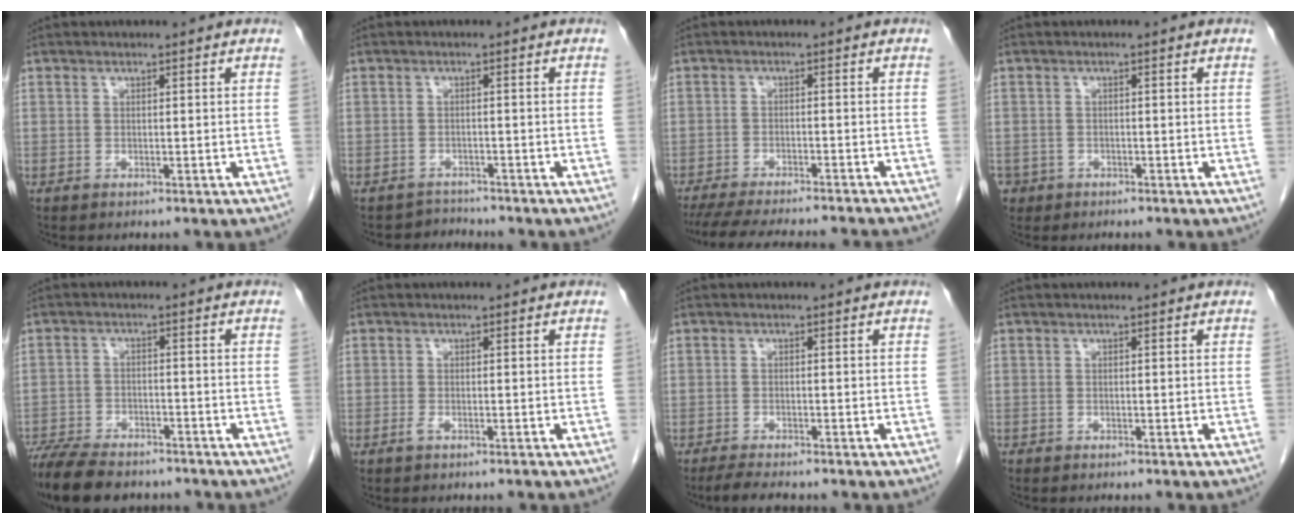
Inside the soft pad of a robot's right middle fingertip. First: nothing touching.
{"total": 2.1, "force": [-1.8, 0.2, -1.2], "torque": [0.024, -0.007, -0.030]}
{"total": 17.7, "force": [-16.0, 1.9, 7.3], "torque": [-0.135, -0.030, -0.217]}
{"total": 2.6, "force": [-1.6, 2.0, 0.0], "torque": [0.000, 0.006, -0.027]}
{"total": 13.0, "force": [-10.7, 4.5, 6.0], "torque": [-0.120, -0.013, -0.167]}
{"total": 0.9, "force": [-0.6, 0.1, 0.7], "torque": [-0.015, -0.001, -0.013]}
{"total": 3.2, "force": [-2.7, 0.3, 1.6], "torque": [-0.034, -0.009, -0.044]}
{"total": 0.0}